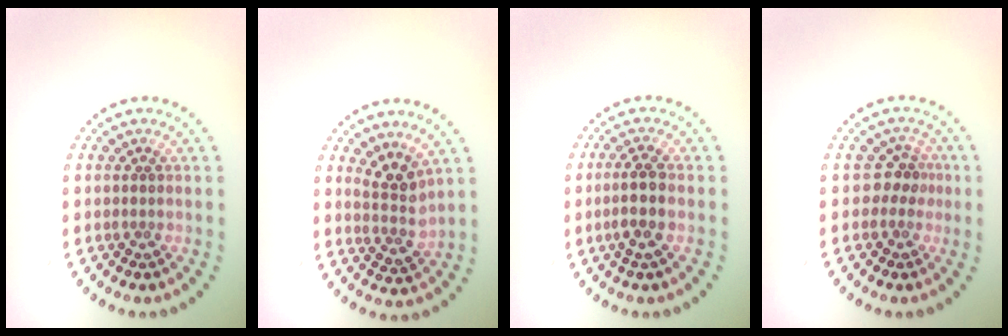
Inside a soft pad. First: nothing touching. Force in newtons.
{"total": 3.0, "press": 2.2, "slide": 2.0}
{"total": 2.5, "press": 2.3, "slide": 1.0}
{"total": 2.1, "press": 1.5, "slide": 1.4}